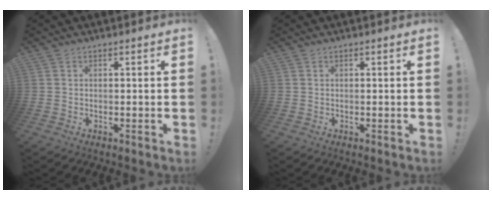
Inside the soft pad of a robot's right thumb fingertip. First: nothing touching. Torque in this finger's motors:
{"motor_torque": [-0.43, 0.12, 0.14, -0.09, 0.11]}